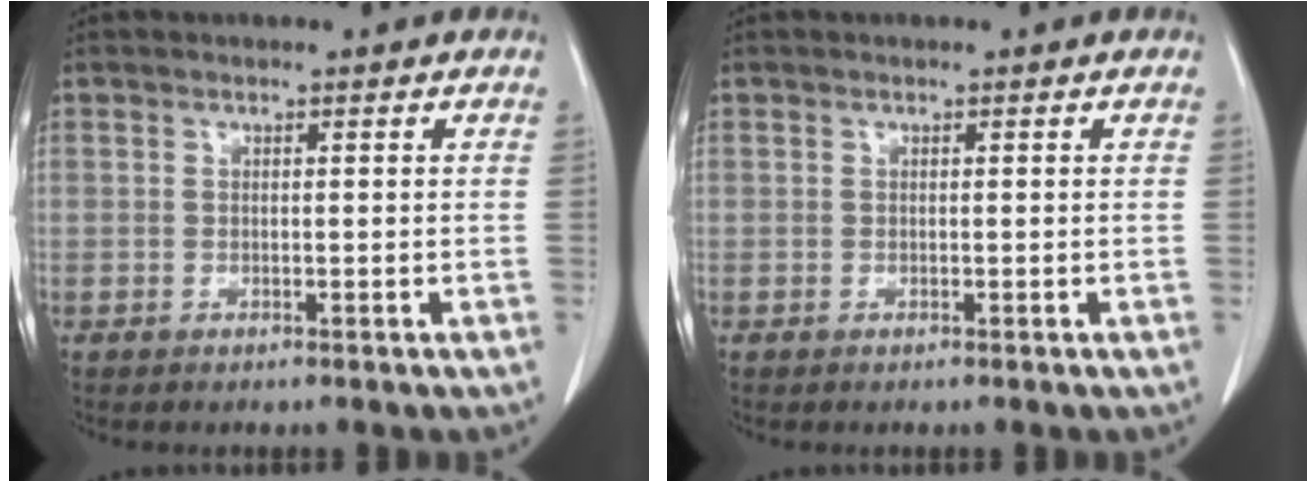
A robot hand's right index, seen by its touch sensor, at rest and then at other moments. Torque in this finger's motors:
{"motor_torque": [0.00, 0.00, 0.00, 0.00]}